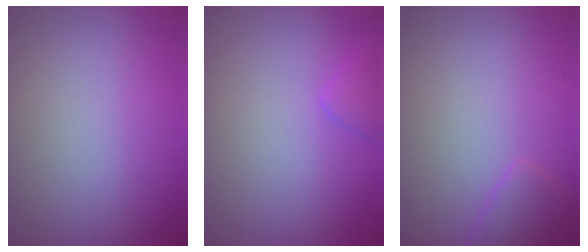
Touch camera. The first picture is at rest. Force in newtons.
{"total": 1.4, "press": 1.4, "slide": 0.1}
{"total": 1.5, "press": 1.5, "slide": 0.1}